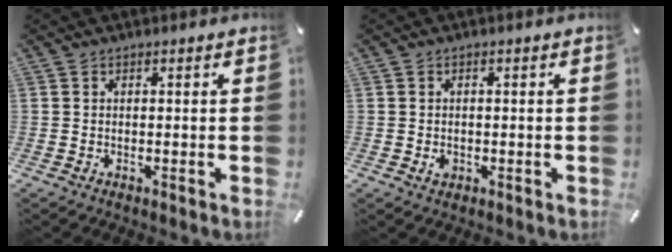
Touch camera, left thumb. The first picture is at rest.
{"total": 1.7, "force": [-0.4, 1.4, 0.8], "torque": [-0.016, 0.004, -0.009]}